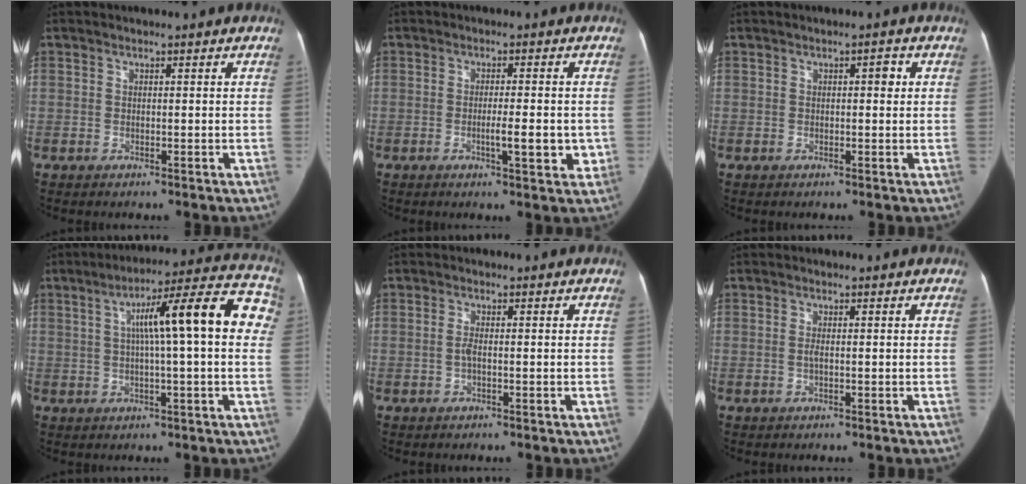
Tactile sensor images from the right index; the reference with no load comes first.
{"total": 5.4, "force": [-1.2, 1.3, 5.1], "torque": [-0.076, 0.000, -0.015]}
{"total": 1.7, "force": [0.3, 0.8, 1.4], "torque": [-0.020, 0.017, 0.005]}
{"total": 16.1, "force": [3.1, 1.9, 15.6], "torque": [-0.216, 0.048, 0.037]}
{"total": 1.3, "force": [-0.3, 0.4, 1.3], "torque": [-0.026, 0.003, -0.007]}
{"total": 1.0, "force": [-0.1, 0.3, 0.9], "torque": [-0.020, 0.001, -0.003]}